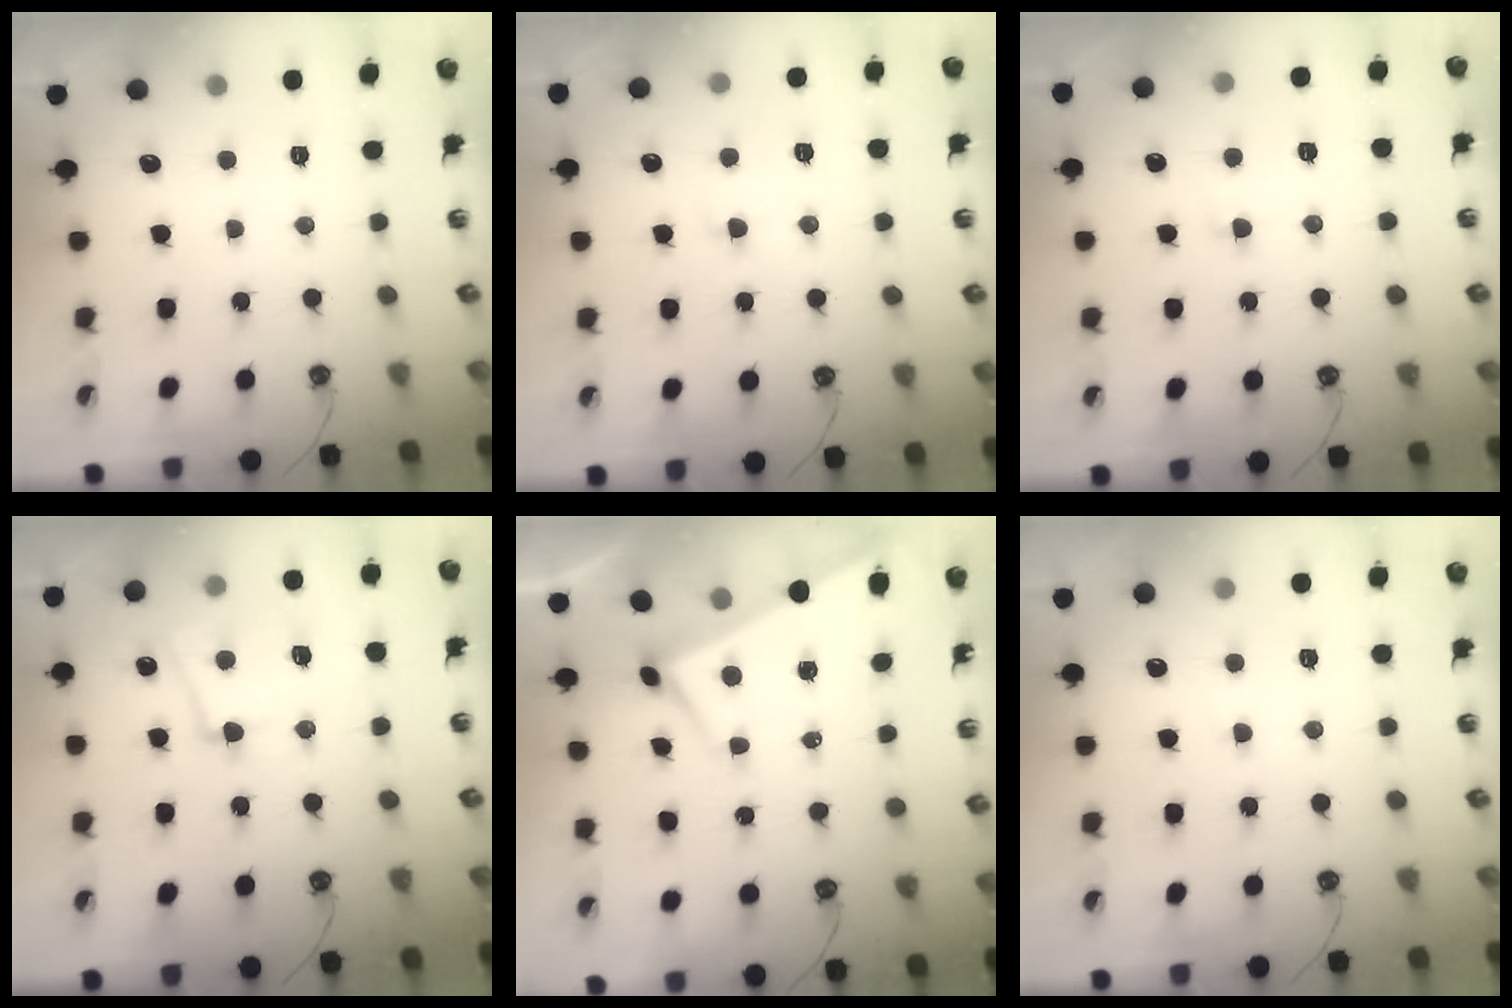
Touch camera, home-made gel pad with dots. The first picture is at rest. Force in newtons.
{"total": 1.0, "press": 0.4, "slide": 0.9}
{"total": 0.7, "press": 0.0, "slide": 0.7}
{"total": 6.7, "press": 6.5, "slide": 1.9}
{"total": 1.6, "press": 1.2, "slide": 1.0}
{"total": 0.7, "press": 0.2, "slide": 0.7}